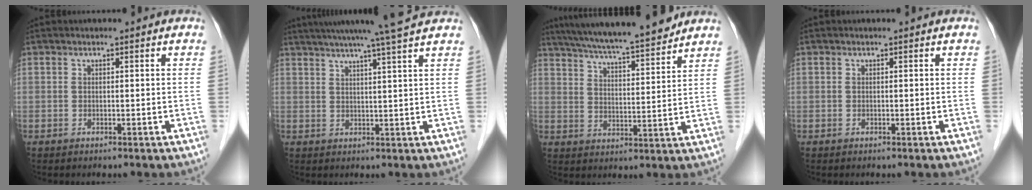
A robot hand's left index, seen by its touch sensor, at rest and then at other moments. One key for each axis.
{"total": 11.5, "fx": 9.7, "fy": -1.6, "fz": 6.0, "tx": -0.097, "ty": 0.008, "tz": 0.125}
{"total": 16.8, "fx": 14.9, "fy": 0.8, "fz": 7.8, "tx": -0.130, "ty": 0.014, "tz": 0.226}
{"total": 0.0}